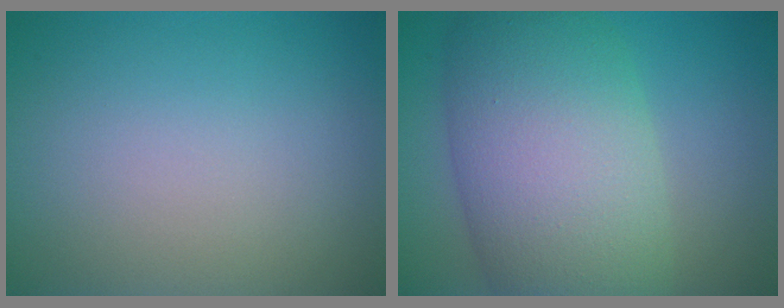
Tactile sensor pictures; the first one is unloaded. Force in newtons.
{"total": 11.8, "press": 11.8, "slide": 0.5}